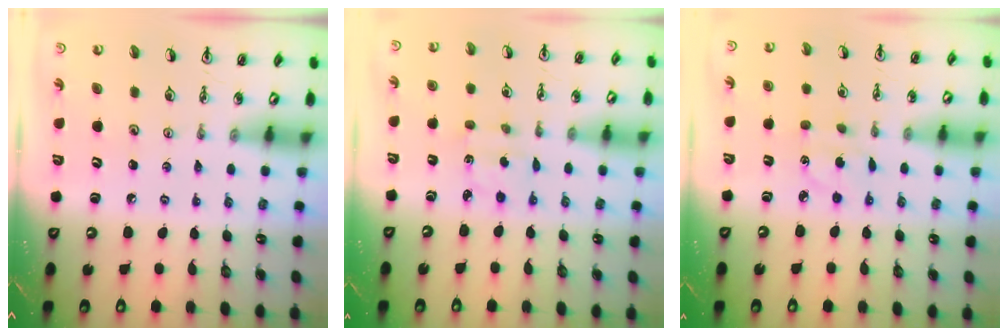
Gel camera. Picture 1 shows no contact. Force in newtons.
{"total": 2.1, "press": 2.0, "slide": 0.7}
{"total": 3.5, "press": 3.4, "slide": 0.8}